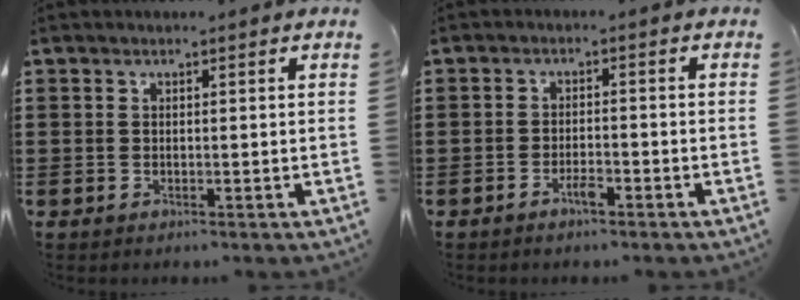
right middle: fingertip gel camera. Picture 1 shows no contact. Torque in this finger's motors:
{"motor_torque": [-0.10, -0.01, 0.00, 0.02]}